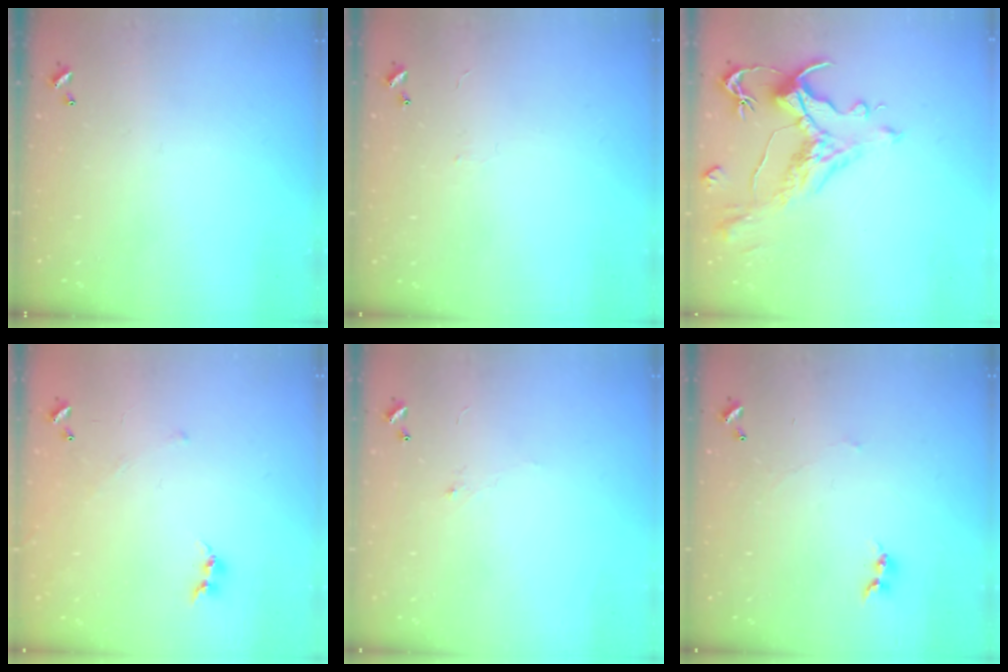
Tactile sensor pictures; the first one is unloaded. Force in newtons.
{"total": 0.0}
{"total": 1.1, "press": 0.0, "slide": 1.1}
{"total": 6.5, "press": 6.4, "slide": 0.6}
{"total": 0.7, "press": 0.4, "slide": 0.6}
{"total": 1.1, "press": 1.0, "slide": 0.5}